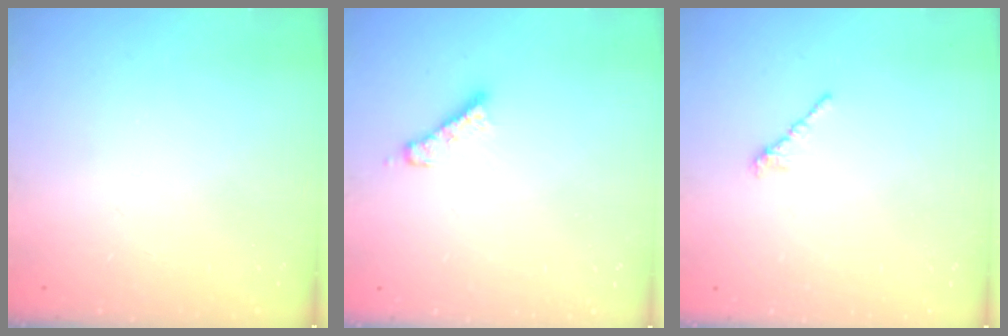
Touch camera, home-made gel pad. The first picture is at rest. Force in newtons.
{"total": 4.0, "press": 4.0, "slide": 0.2}
{"total": 2.4, "press": 2.3, "slide": 0.7}